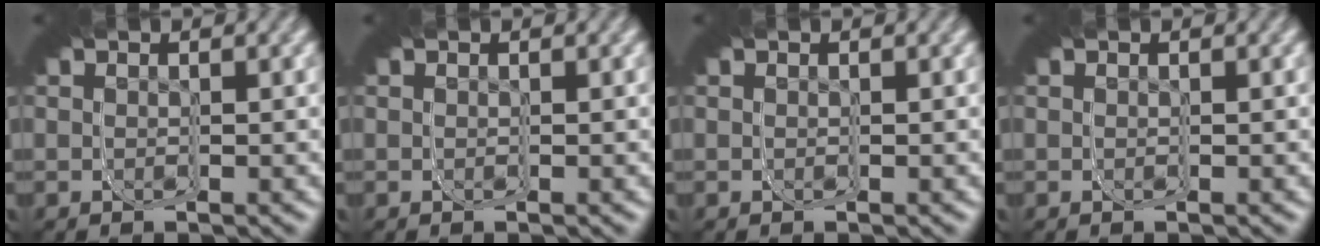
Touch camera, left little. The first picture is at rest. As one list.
[{"total": 0.0}, {"total": 0.0}, {"total": 0.0}]